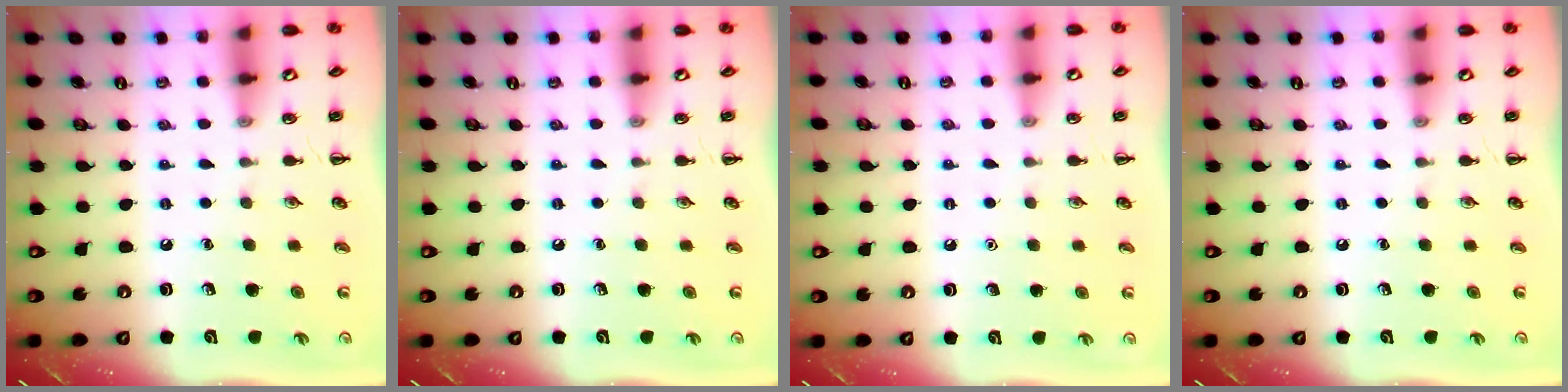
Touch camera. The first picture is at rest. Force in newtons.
{"total": 0.0}
{"total": 1.6, "press": 1.5, "slide": 0.1}
{"total": 0.0}